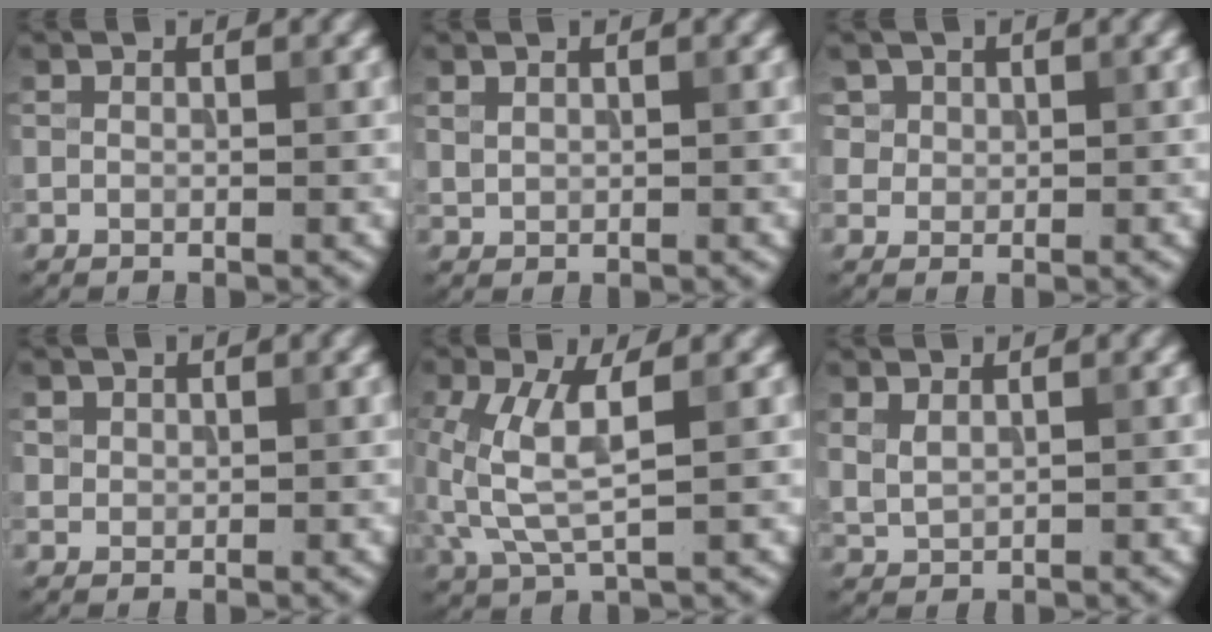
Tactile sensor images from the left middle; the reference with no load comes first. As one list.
[{"total": 0.6, "force": [0.5, 0.4, 0.3], "torque": [-0.012, 0.000, 0.015]}, {"total": 3.8, "force": [2.0, 2.8, 1.5], "torque": [-0.046, 0.004, 0.040]}, {"total": 1.1, "force": [0.5, 0.9, 0.2], "torque": [-0.007, -0.008, 0.027]}, {"total": 5.0, "force": [0.4, 1.9, 4.6], "torque": [-0.129, 0.001, 0.012]}, {"total": 1.2, "force": [0.8, 0.4, 0.8], "torque": [-0.027, 0.000, 0.022]}]